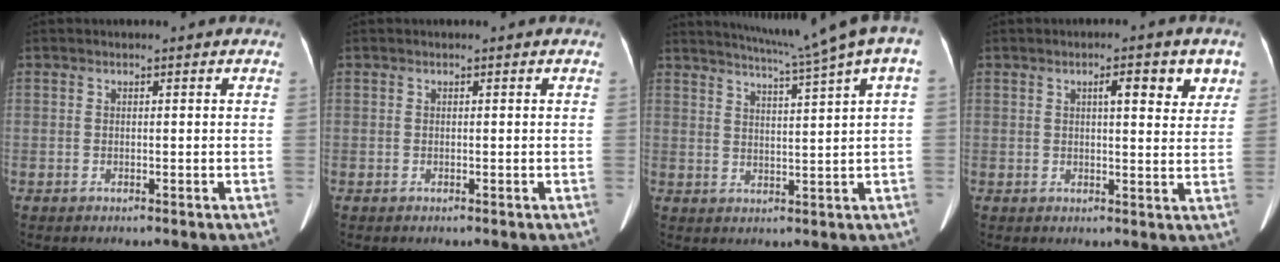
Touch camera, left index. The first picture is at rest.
{"total": 0.0}
{"total": 11.1, "force": [7.8, -1.4, 7.8], "torque": [-0.119, 0.006, 0.100]}
{"total": 5.8, "force": [2.9, 1.4, 4.9], "torque": [-0.061, 0.008, 0.036]}